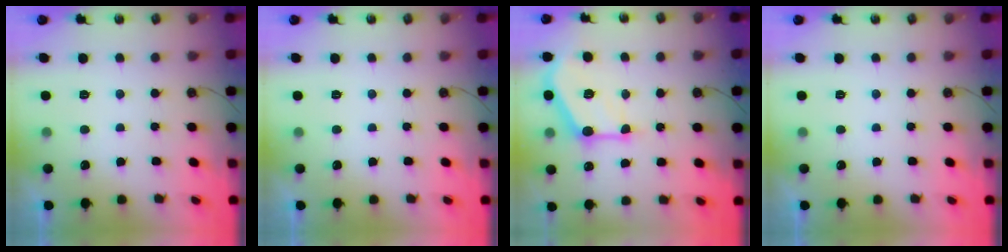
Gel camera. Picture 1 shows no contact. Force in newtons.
{"total": 0.0}
{"total": 14.6, "press": 14.5, "slide": 1.6}
{"total": 0.0}